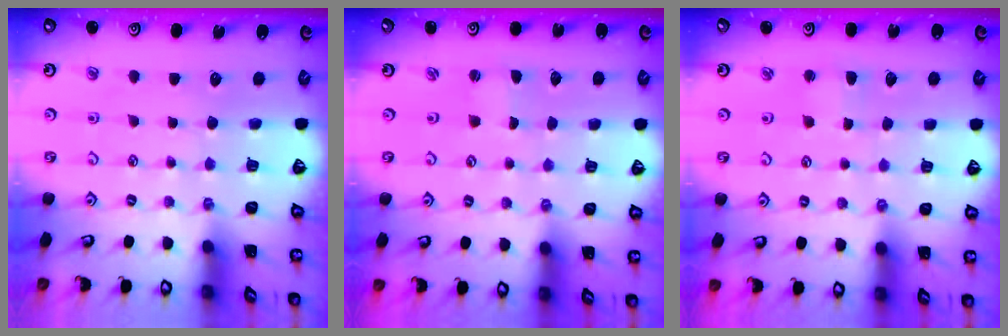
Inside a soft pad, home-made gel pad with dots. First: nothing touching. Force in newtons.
{"total": 0.0}
{"total": 2.3, "press": 2.3, "slide": 0.4}